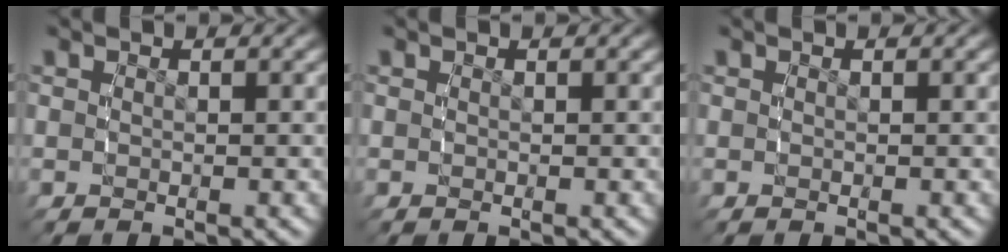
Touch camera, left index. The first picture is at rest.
{"total": 0.0}
{"total": 0.0}